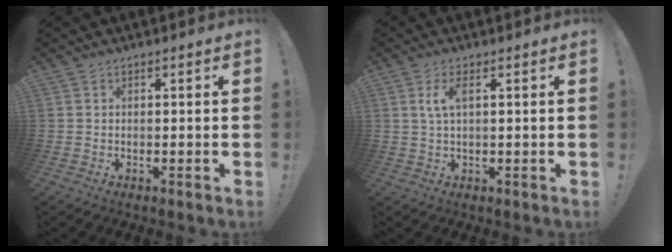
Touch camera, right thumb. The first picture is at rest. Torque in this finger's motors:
{"motor_torque": [0.39, 0.46, 0.09, -0.04, 0.00]}